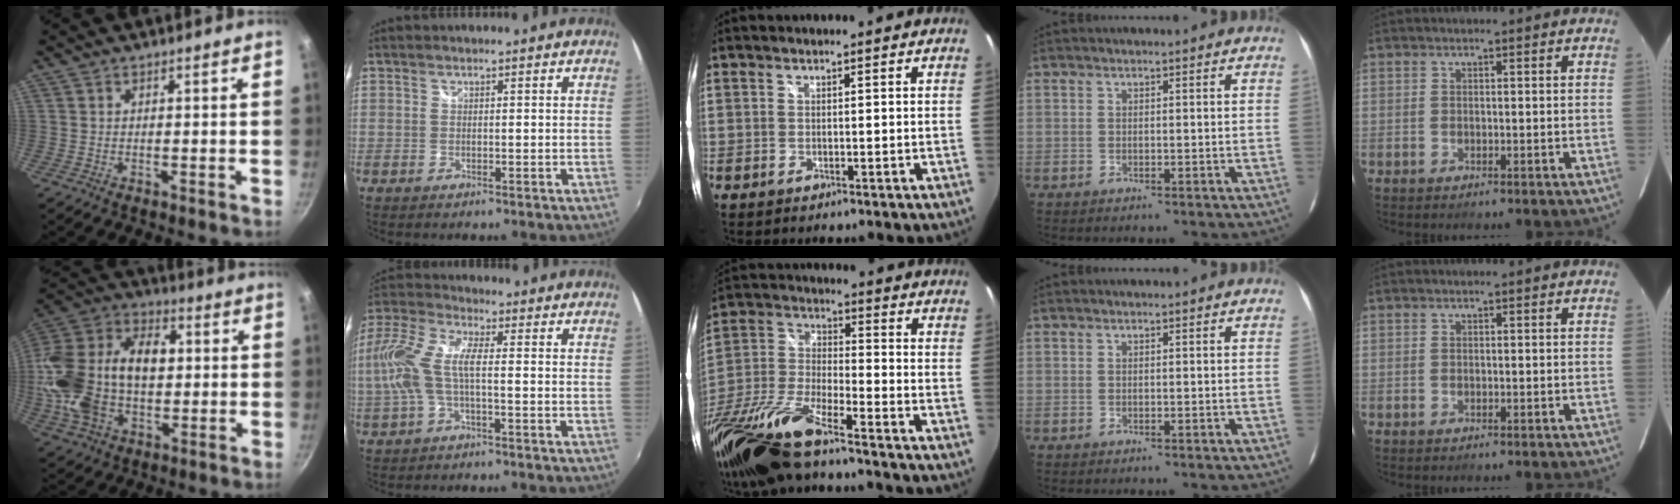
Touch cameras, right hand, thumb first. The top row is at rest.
{"thumb": {"total": 24.4, "force": [-0.1, 16.1, 18.3], "torque": [-0.337, 0.043, -0.007]}, "index": {"total": 10.9, "force": [-1.3, 3.5, 10.3], "torque": [-0.213, 0.003, -0.027]}, "middle": {"total": 18.4, "force": [-14.0, 2.6, 11.6], "torque": [-0.248, -0.041, -0.277]}}